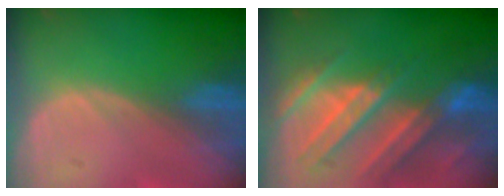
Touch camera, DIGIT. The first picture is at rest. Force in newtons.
{"total": 10.5, "press": 9.6, "slide": 4.3}